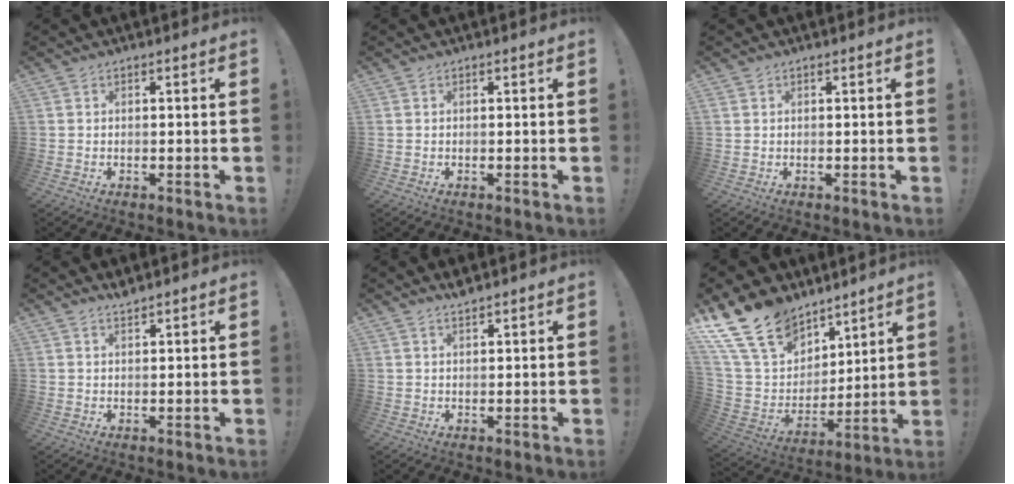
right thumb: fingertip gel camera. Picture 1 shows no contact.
{"total": 0.0}
{"total": 0.8, "force": [0.4, 0.5, 0.3], "torque": [-0.006, 0.001, 0.008]}
{"total": 2.0, "force": [1.9, 0.2, 0.5], "torque": [-0.003, -0.014, 0.033]}
{"total": 2.3, "force": [2.1, 0.3, 0.8], "torque": [-0.019, -0.012, 0.039]}
{"total": 19.0, "force": [13.2, 11.7, 7.0], "torque": [-0.143, -0.081, 0.270]}